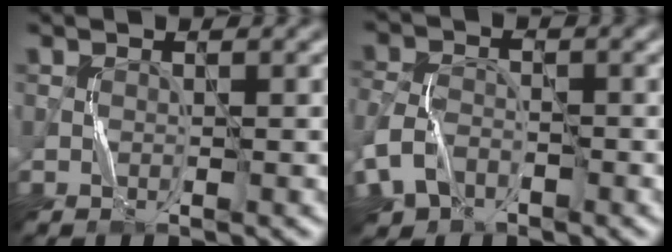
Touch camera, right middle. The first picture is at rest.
{"total": 4.7, "force": [-2.2, 3.3, 2.4], "torque": [-0.060, -0.004, -0.050]}